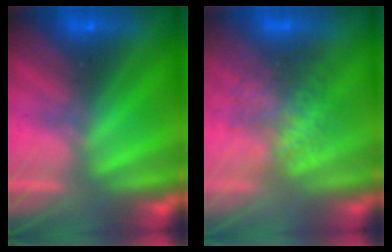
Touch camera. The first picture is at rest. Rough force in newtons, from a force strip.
{"total": 3.4}